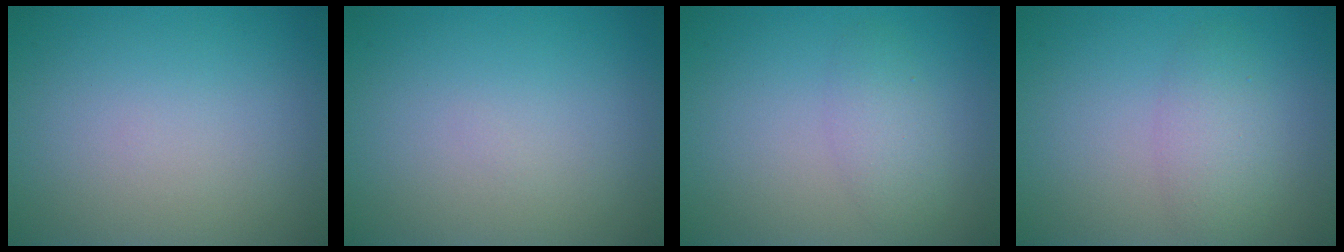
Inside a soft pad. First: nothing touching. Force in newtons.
{"total": 0.0}
{"total": 2.0, "press": 2.0, "slide": 0.1}
{"total": 2.7, "press": 2.7, "slide": 0.2}